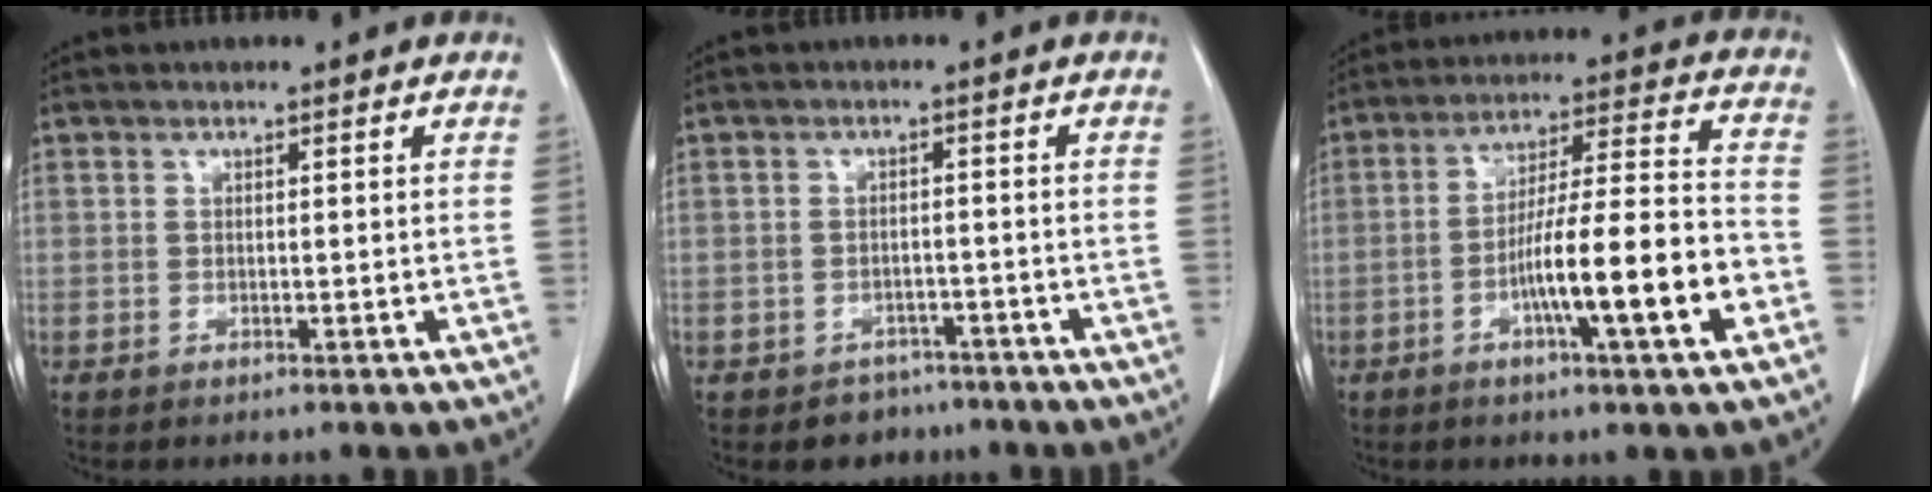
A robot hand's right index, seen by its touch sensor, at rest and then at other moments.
{"total": 3.8, "force": [-2.7, 2.7, 0.0], "torque": [-0.001, 0.014, -0.036]}
{"total": 14.5, "force": [-5.0, 0.7, 13.6], "torque": [-0.224, 0.006, -0.081]}